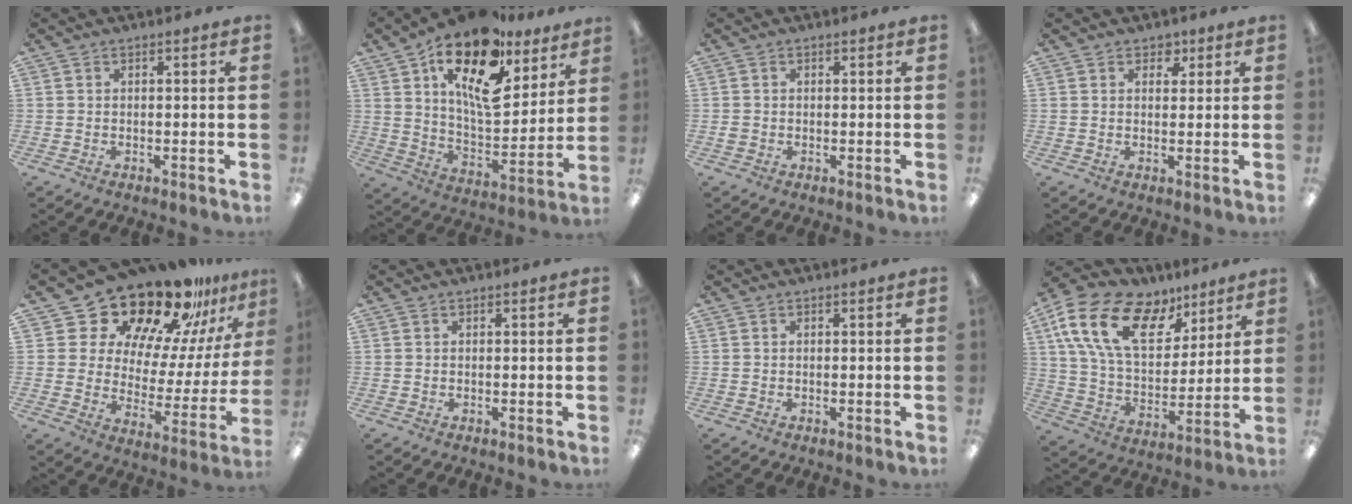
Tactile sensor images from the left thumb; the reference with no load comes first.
{"total": 20.7, "force": [12.9, 9.7, 13.0], "torque": [-0.207, -0.077, 0.223]}
{"total": 1.1, "force": [-0.1, 1.1, 0.2], "torque": [-0.003, 0.004, -0.004]}
{"total": 2.9, "force": [1.7, 2.2, 0.9], "torque": [0.002, -0.005, 0.027]}
{"total": 22.2, "force": [19.0, 8.8, 7.5], "torque": [-0.125, -0.155, 0.333]}
{"total": 0.0}
{"total": 0.0}
{"total": 21.0, "force": [11.1, 11.8, 13.4], "torque": [-0.264, -0.041, 0.200]}